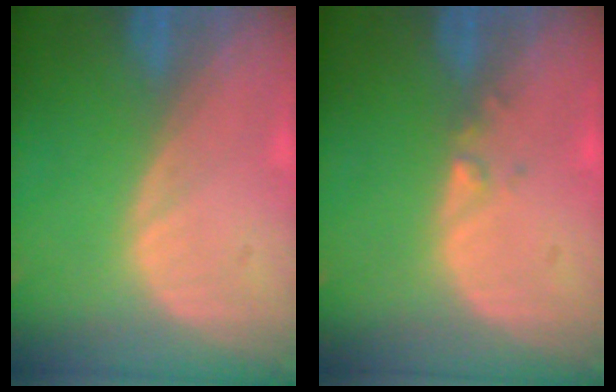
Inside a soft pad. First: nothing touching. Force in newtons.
{"total": 1.0, "press": 0.9, "slide": 0.5}